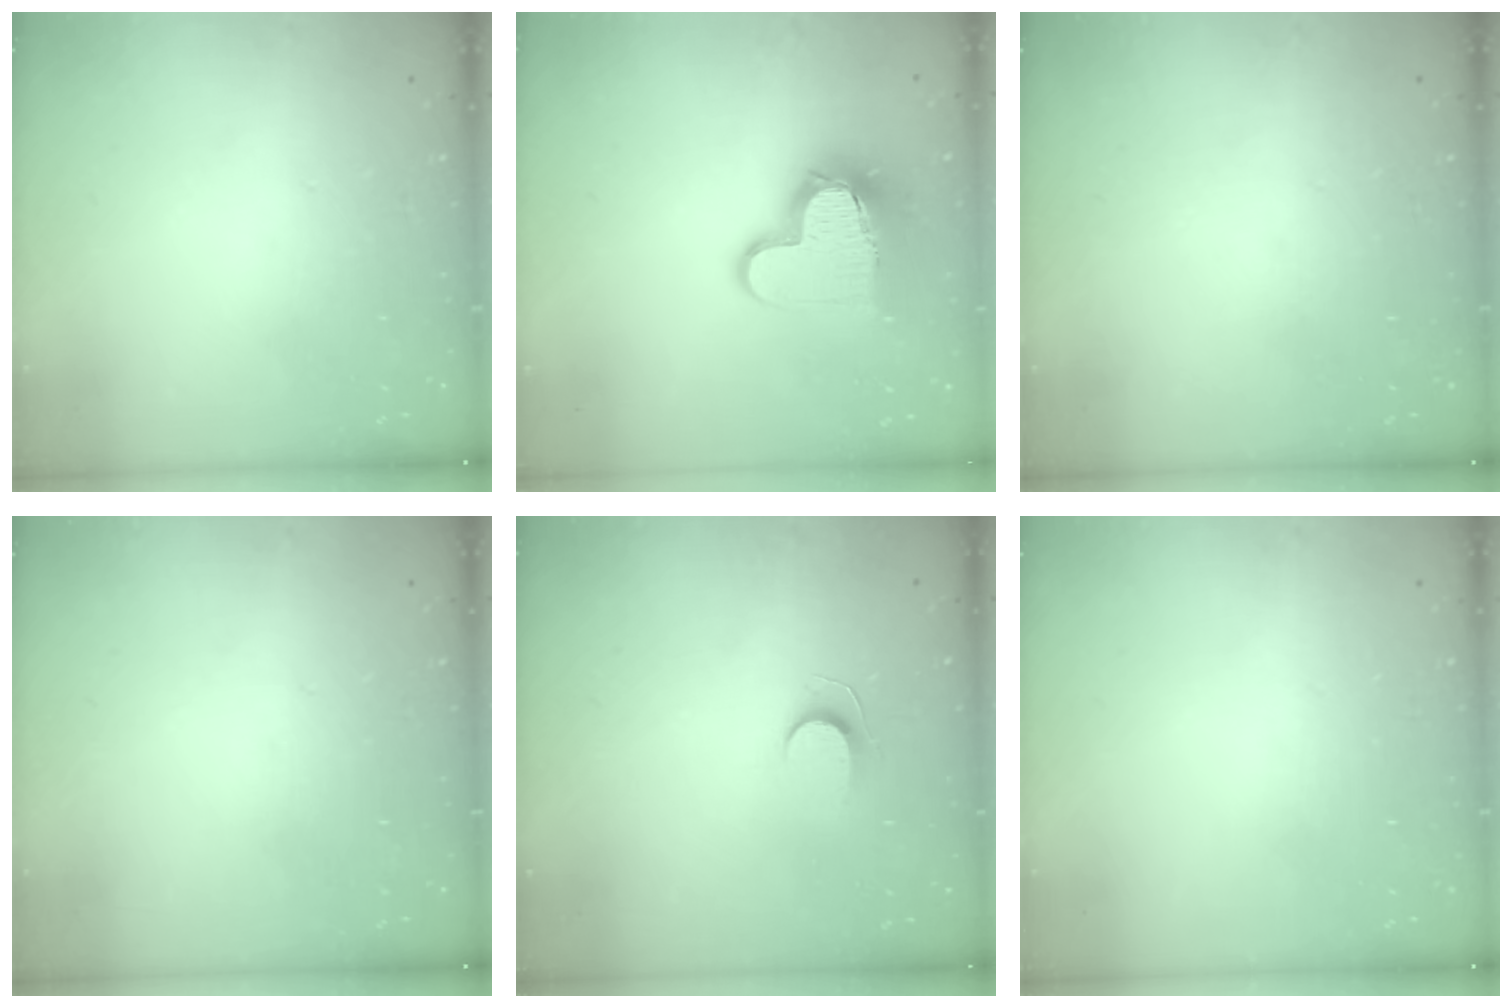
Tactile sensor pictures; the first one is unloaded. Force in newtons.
{"total": 12.7, "press": 12.7, "slide": 1.4}
{"total": 0.0}
{"total": 0.0}
{"total": 5.6, "press": 5.6, "slide": 0.5}
{"total": 0.0}